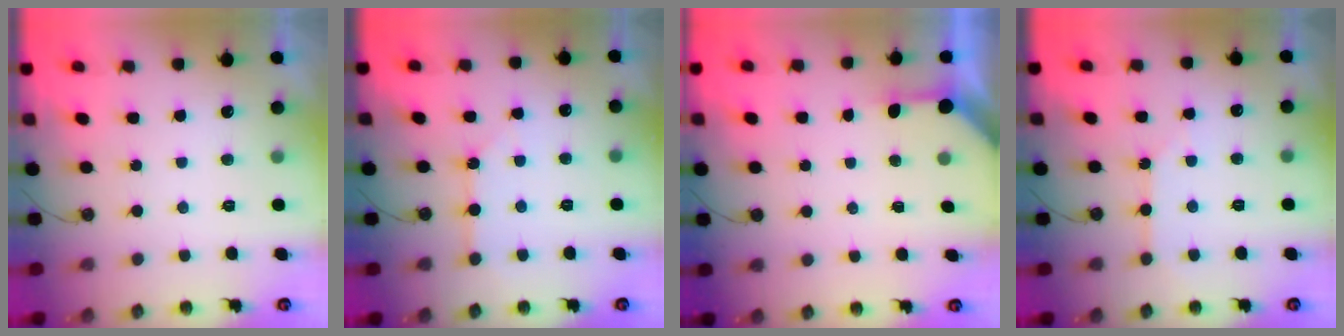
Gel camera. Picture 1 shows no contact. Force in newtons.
{"total": 3.5, "press": 3.5, "slide": 0.2}
{"total": 2.7, "press": 2.6, "slide": 0.3}
{"total": 3.0, "press": 3.0, "slide": 0.4}